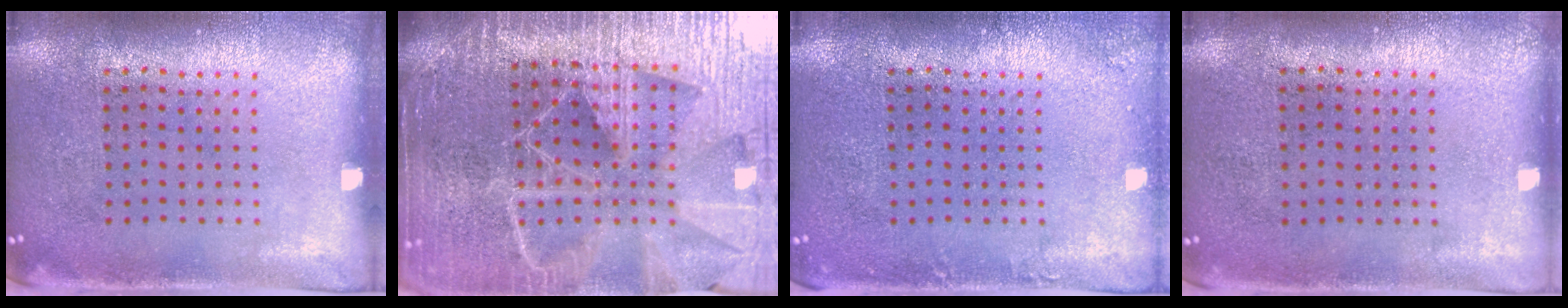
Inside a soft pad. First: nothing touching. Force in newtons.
{"total": 6.2, "press": 5.4, "slide": 3.1}
{"total": 1.0, "press": 1.0, "slide": 0.2}
{"total": 0.0}